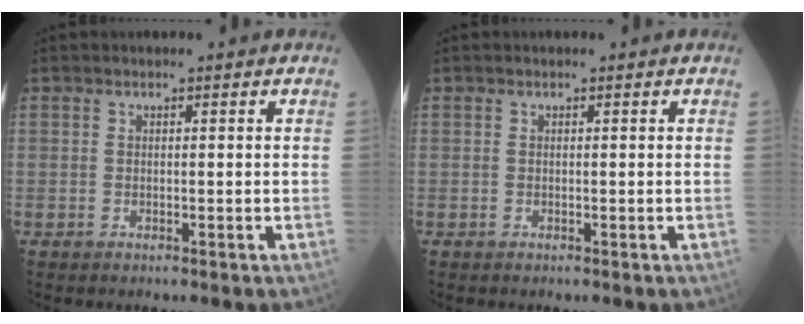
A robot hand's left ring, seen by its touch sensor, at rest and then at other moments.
{"total": 0.0}